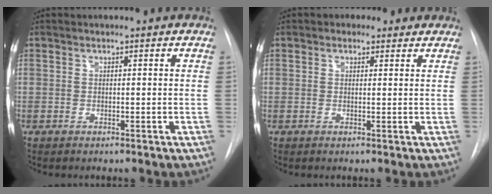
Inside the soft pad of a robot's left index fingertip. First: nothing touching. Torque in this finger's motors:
{"motor_torque": [0.21, -0.38, -0.20, 0.00]}